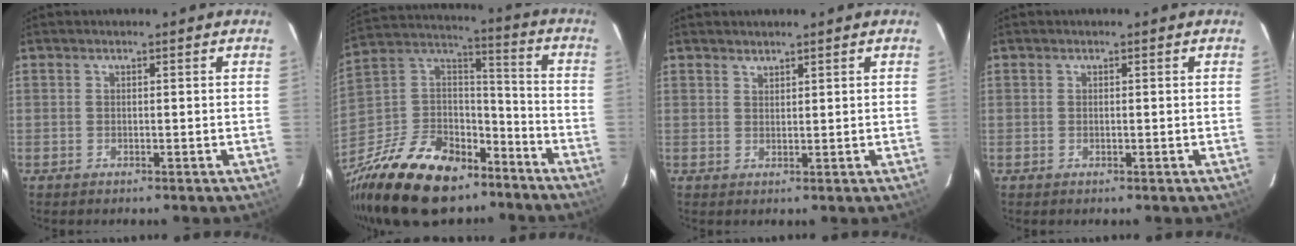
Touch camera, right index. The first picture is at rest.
{"total": 26.7, "force": [-18.0, 14.5, 13.5], "torque": [-0.306, 0.028, -0.280]}
{"total": 1.3, "force": [1.2, 0.4, 0.1], "torque": [-0.002, 0.002, 0.023]}
{"total": 0.0}